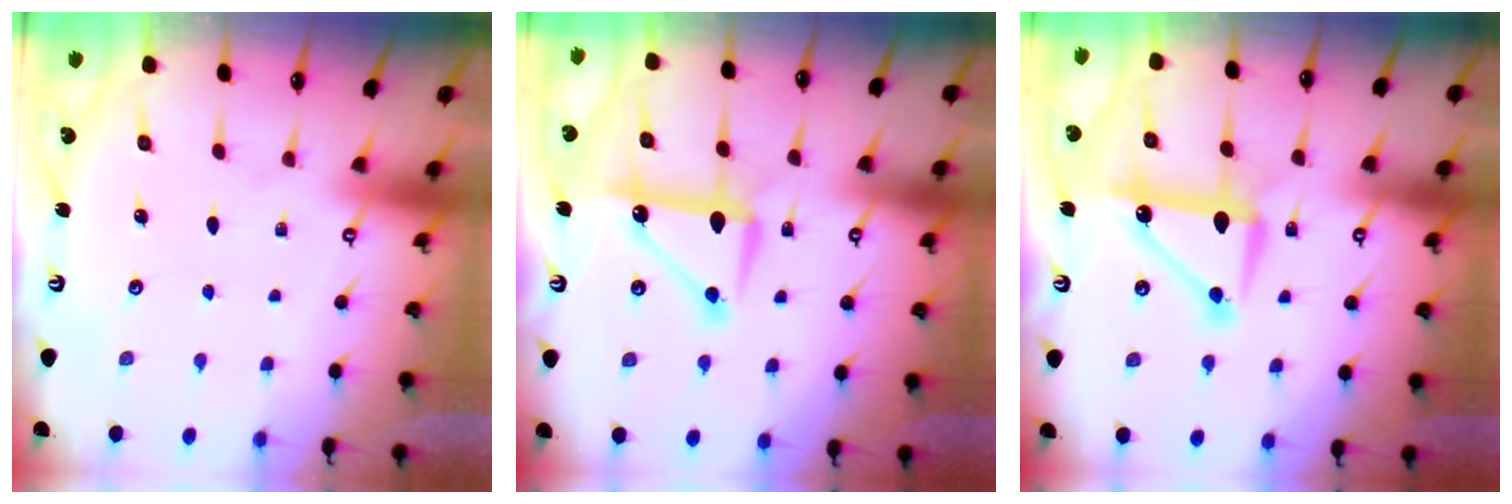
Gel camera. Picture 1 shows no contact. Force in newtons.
{"total": 11.3, "press": 11.3, "slide": 0.6}
{"total": 11.9, "press": 11.9, "slide": 0.8}